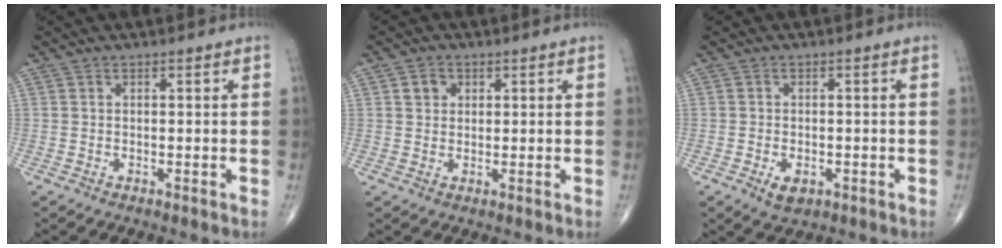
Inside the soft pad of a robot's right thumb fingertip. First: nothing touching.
{"total": 2.9, "force": [1.0, 2.4, 1.1], "torque": [-0.006, -0.003, 0.015]}
{"total": 3.5, "force": [-1.4, 2.1, 2.4], "torque": [-0.034, 0.001, -0.017]}